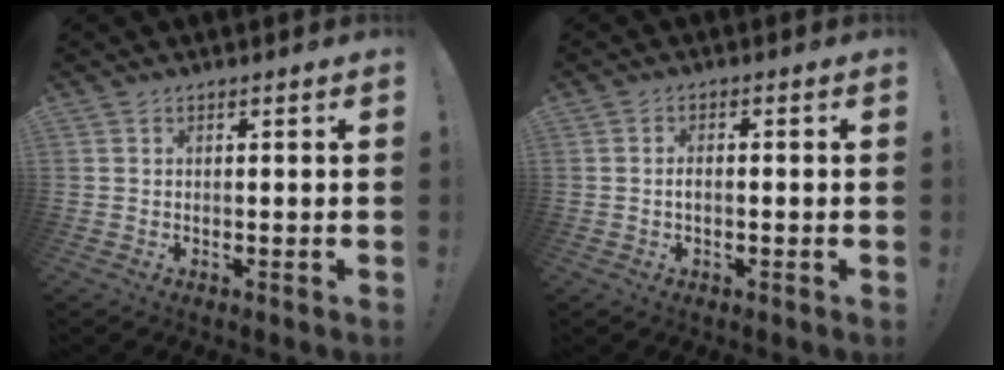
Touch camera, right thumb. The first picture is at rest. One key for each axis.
{"total": 1.9, "fx": -0.6, "fy": 0.7, "fz": 1.7, "tx": -0.030, "ty": 0.004, "tz": -0.010}